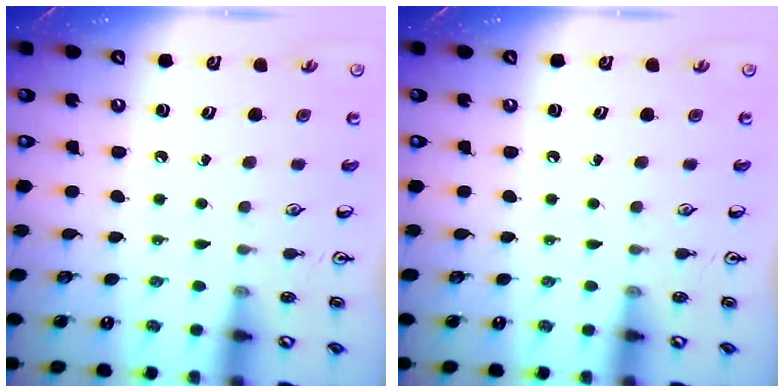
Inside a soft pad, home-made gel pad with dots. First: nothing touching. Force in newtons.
{"total": 0.0}